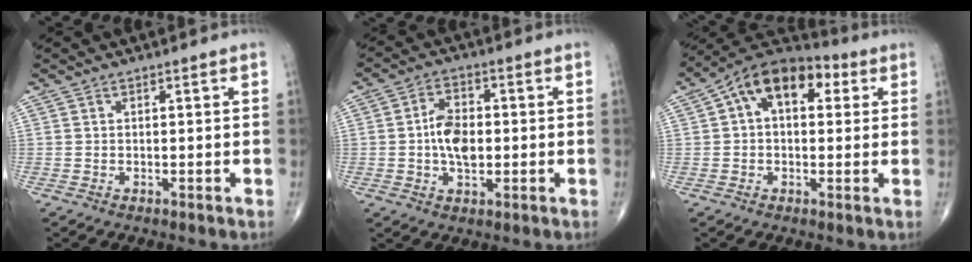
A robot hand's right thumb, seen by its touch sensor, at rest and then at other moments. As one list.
[{"total": 7.6, "force": [-0.3, 4.6, 6.0], "torque": [-0.096, 0.007, -0.010]}, {"total": 13.6, "force": [3.8, 8.2, 10.2], "torque": [-0.135, 0.035, 0.050]}]